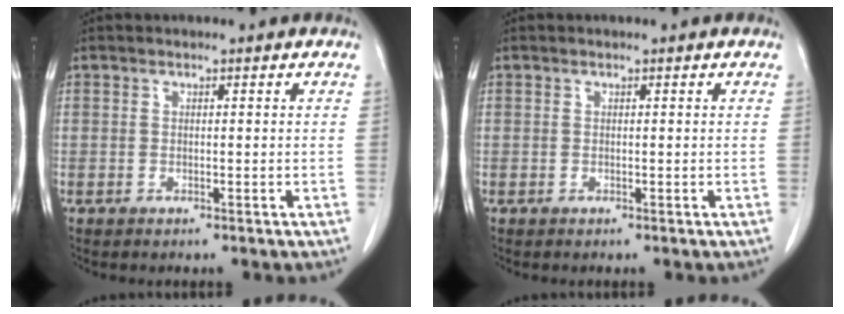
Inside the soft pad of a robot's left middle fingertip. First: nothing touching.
{"total": 0.0}